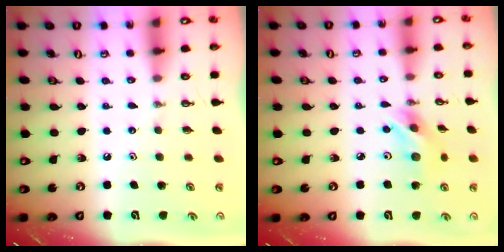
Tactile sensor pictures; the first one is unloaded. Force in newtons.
{"total": 9.4, "press": 9.4, "slide": 0.3}